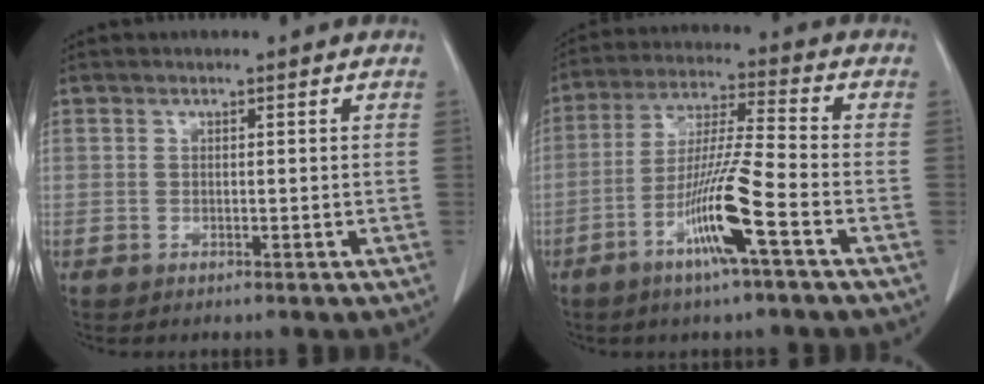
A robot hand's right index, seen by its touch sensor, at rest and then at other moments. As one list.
[{"total": 11.5, "force": [-5.2, -0.6, 10.2], "torque": [-0.199, -0.010, -0.102]}]